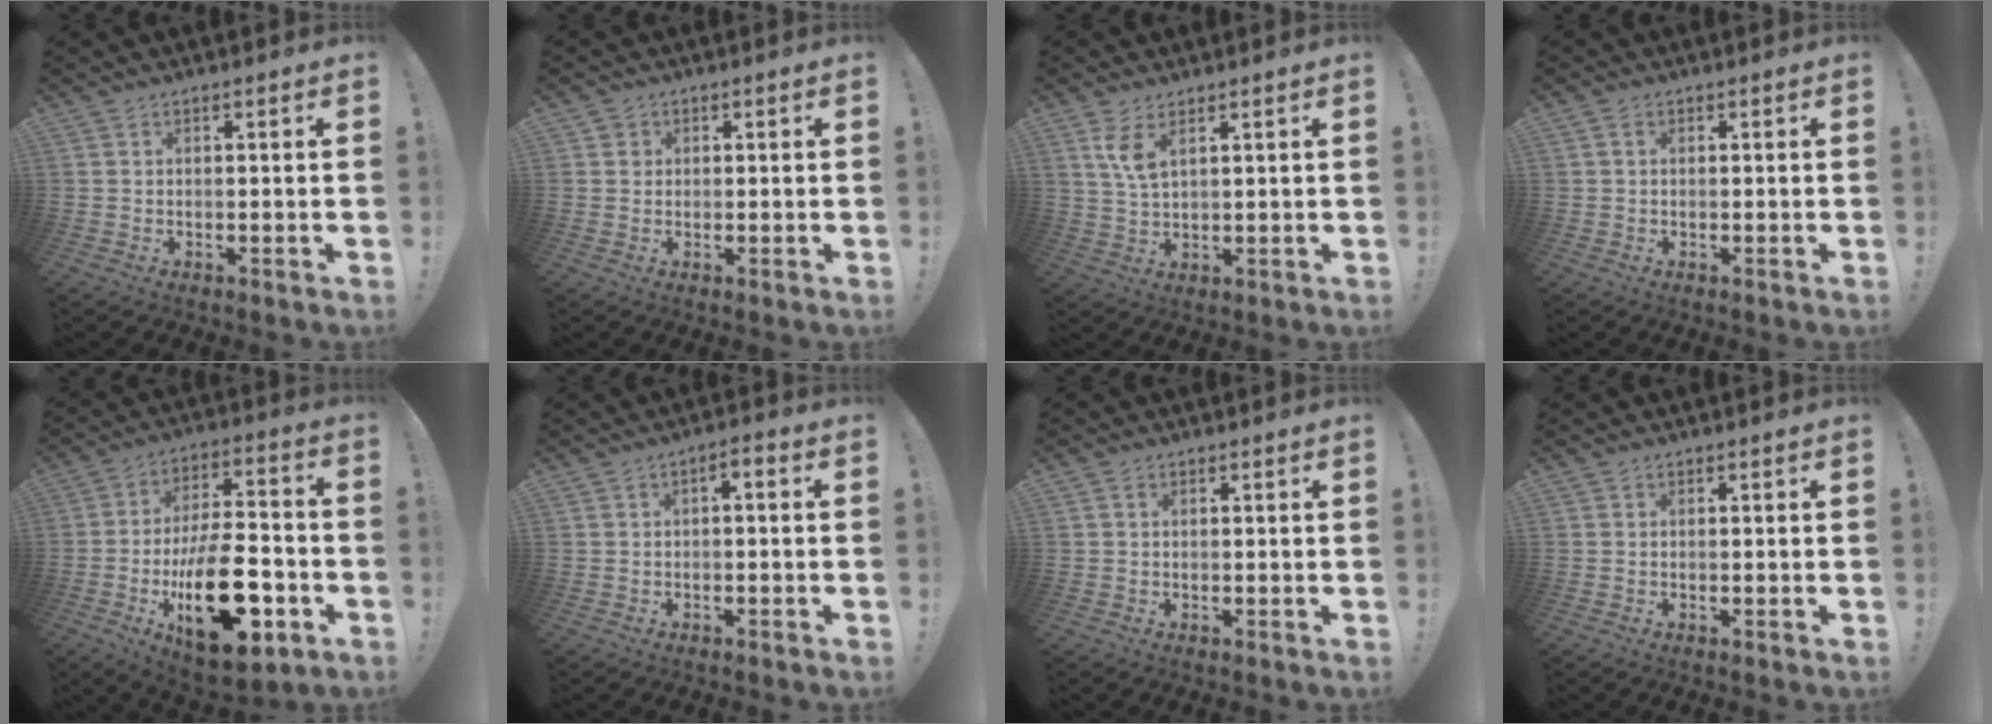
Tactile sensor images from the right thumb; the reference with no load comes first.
{"total": 1.9, "force": [0.6, 1.8, 0.3], "torque": [0.000, 0.001, 0.009]}
{"total": 5.8, "force": [3.2, 2.1, 4.4], "torque": [-0.085, -0.020, 0.053]}
{"total": 1.3, "force": [0.4, 0.9, 0.8], "torque": [-0.015, 0.003, 0.006]}
{"total": 25.9, "force": [-8.2, 12.7, 21.0], "torque": [-0.352, 0.052, -0.114]}
{"total": 2.6, "force": [-1.5, 0.8, 2.0], "torque": [-0.033, 0.010, -0.029]}
{"total": 0.8, "force": [0.2, 0.7, 0.4], "torque": [-0.015, 0.005, 0.006]}
{"total": 0.0}